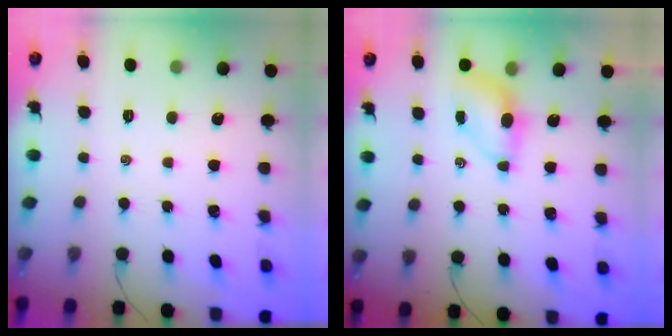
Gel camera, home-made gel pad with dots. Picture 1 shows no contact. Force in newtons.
{"total": 5.1, "press": 5.0, "slide": 1.2}